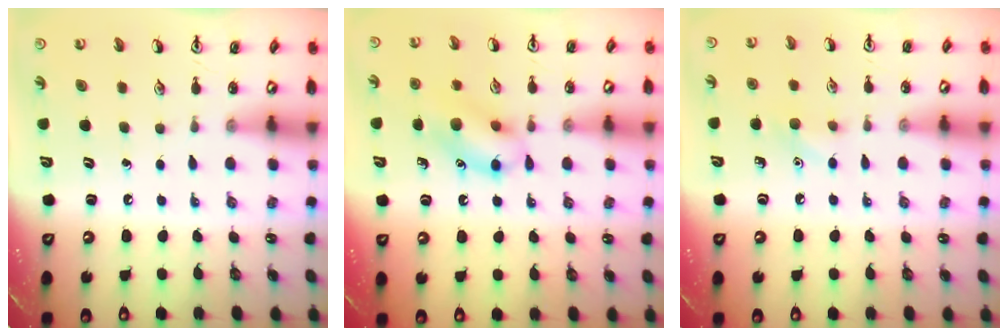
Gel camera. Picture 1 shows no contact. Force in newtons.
{"total": 12.8, "press": 12.7, "slide": 2.0}
{"total": 5.7, "press": 5.4, "slide": 1.7}